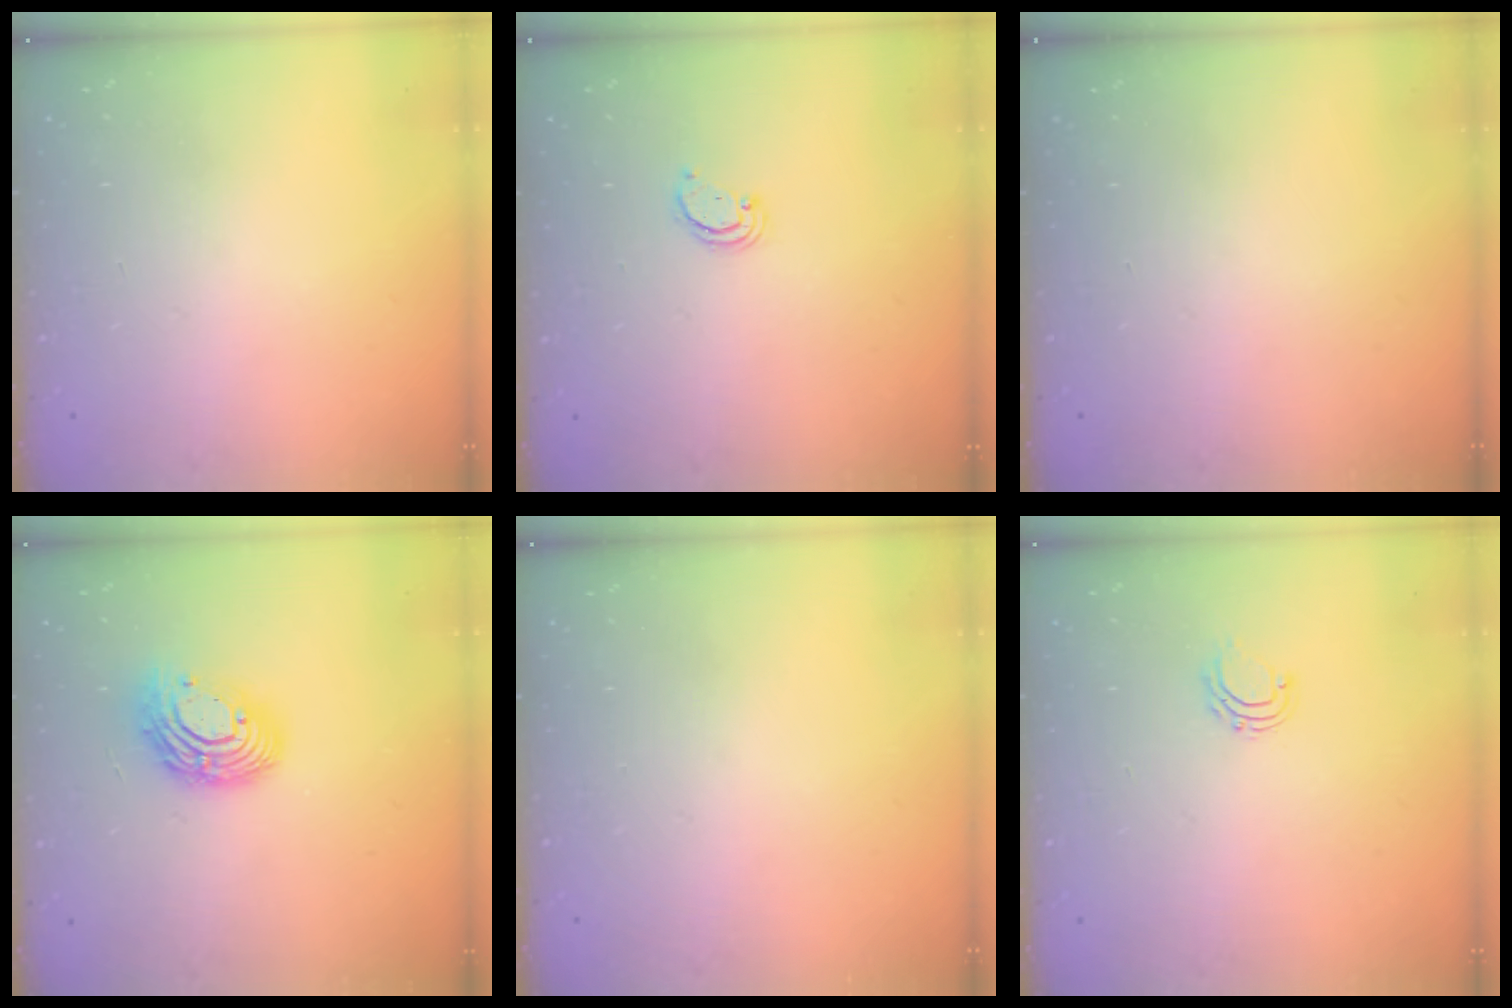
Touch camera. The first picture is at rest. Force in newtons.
{"total": 2.2, "press": 2.2, "slide": 0.1}
{"total": 0.0}
{"total": 12.4, "press": 12.4, "slide": 1.0}
{"total": 0.0}
{"total": 5.2, "press": 5.2, "slide": 0.4}